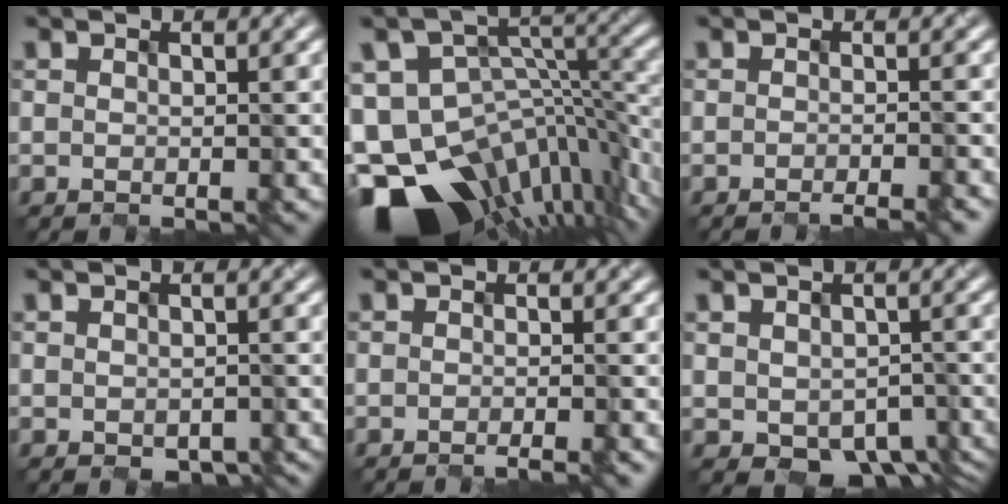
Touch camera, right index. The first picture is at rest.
{"total": 14.6, "force": [-8.0, 8.7, 8.6], "torque": [-0.189, -0.012, -0.106]}
{"total": 1.9, "force": [-1.4, 0.1, 1.2], "torque": [-0.009, -0.002, -0.022]}
{"total": 1.3, "force": [-0.9, 0.7, 0.6], "torque": [-0.010, -0.004, 0.005]}
{"total": 1.4, "force": [-1.1, 0.1, 0.9], "torque": [-0.009, 0.000, -0.019]}
{"total": 5.1, "force": [-1.9, 3.6, 3.1], "torque": [-0.044, -0.018, 0.001]}